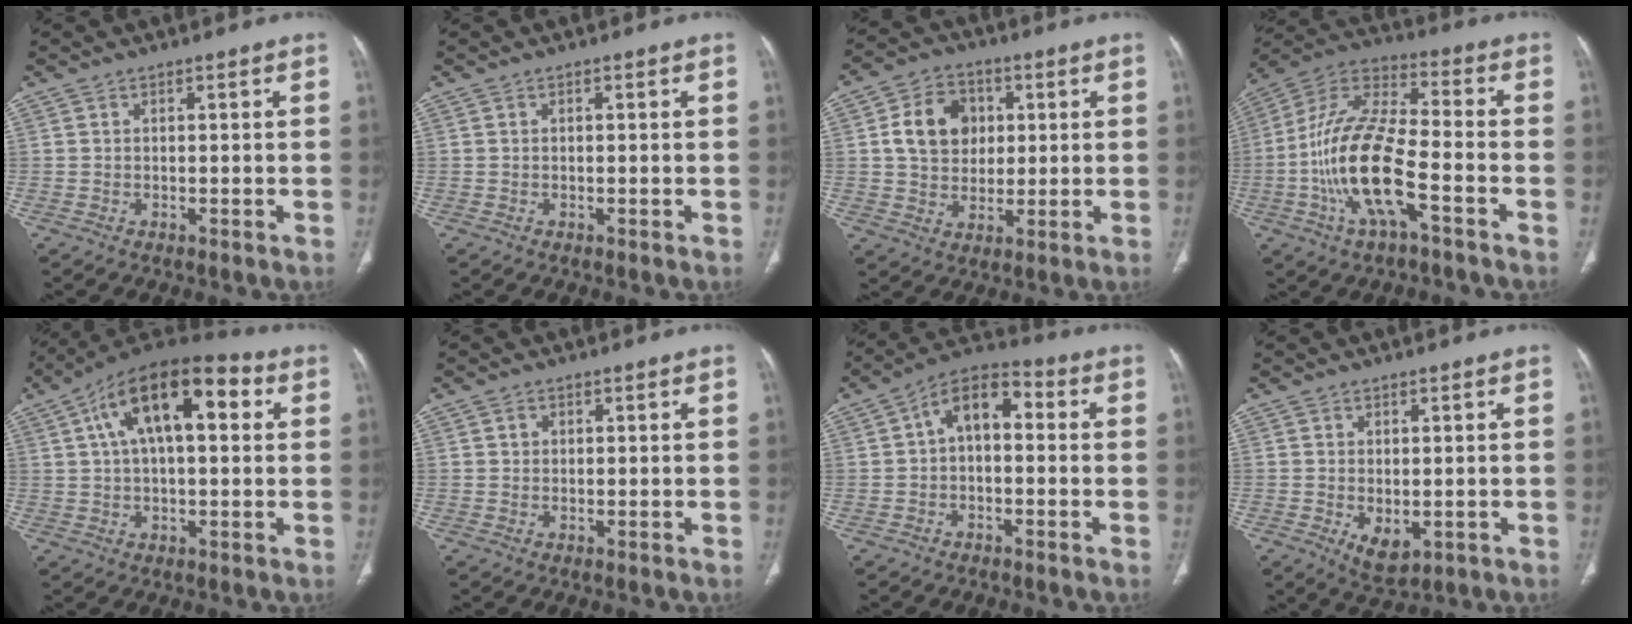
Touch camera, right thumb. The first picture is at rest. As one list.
[{"total": 0.0}, {"total": 11.2, "force": [2.3, 9.0, 6.3], "torque": [-0.077, 0.002, 0.038]}, {"total": 17.9, "force": [-5.6, 6.5, 15.7], "torque": [-0.320, 0.038, -0.106]}, {"total": 18.3, "force": [5.4, 8.5, 15.2], "torque": [-0.235, 0.028, 0.078]}, {"total": 1.2, "force": [0.4, 1.1, 0.4], "torque": [-0.003, 0.001, 0.005]}, {"total": 9.1, "force": [0.6, 5.5, 7.2], "torque": [-0.100, 0.035, -0.007]}, {"total": 5.0, "force": [-1.1, 3.0, 3.8], "torque": [-0.059, -0.010, -0.002]}]